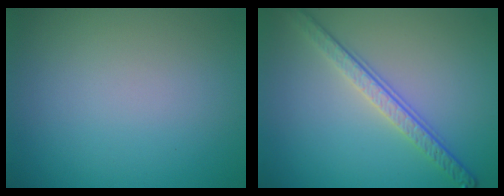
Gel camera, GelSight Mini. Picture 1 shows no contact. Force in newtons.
{"total": 4.2, "press": 3.0, "slide": 2.9}